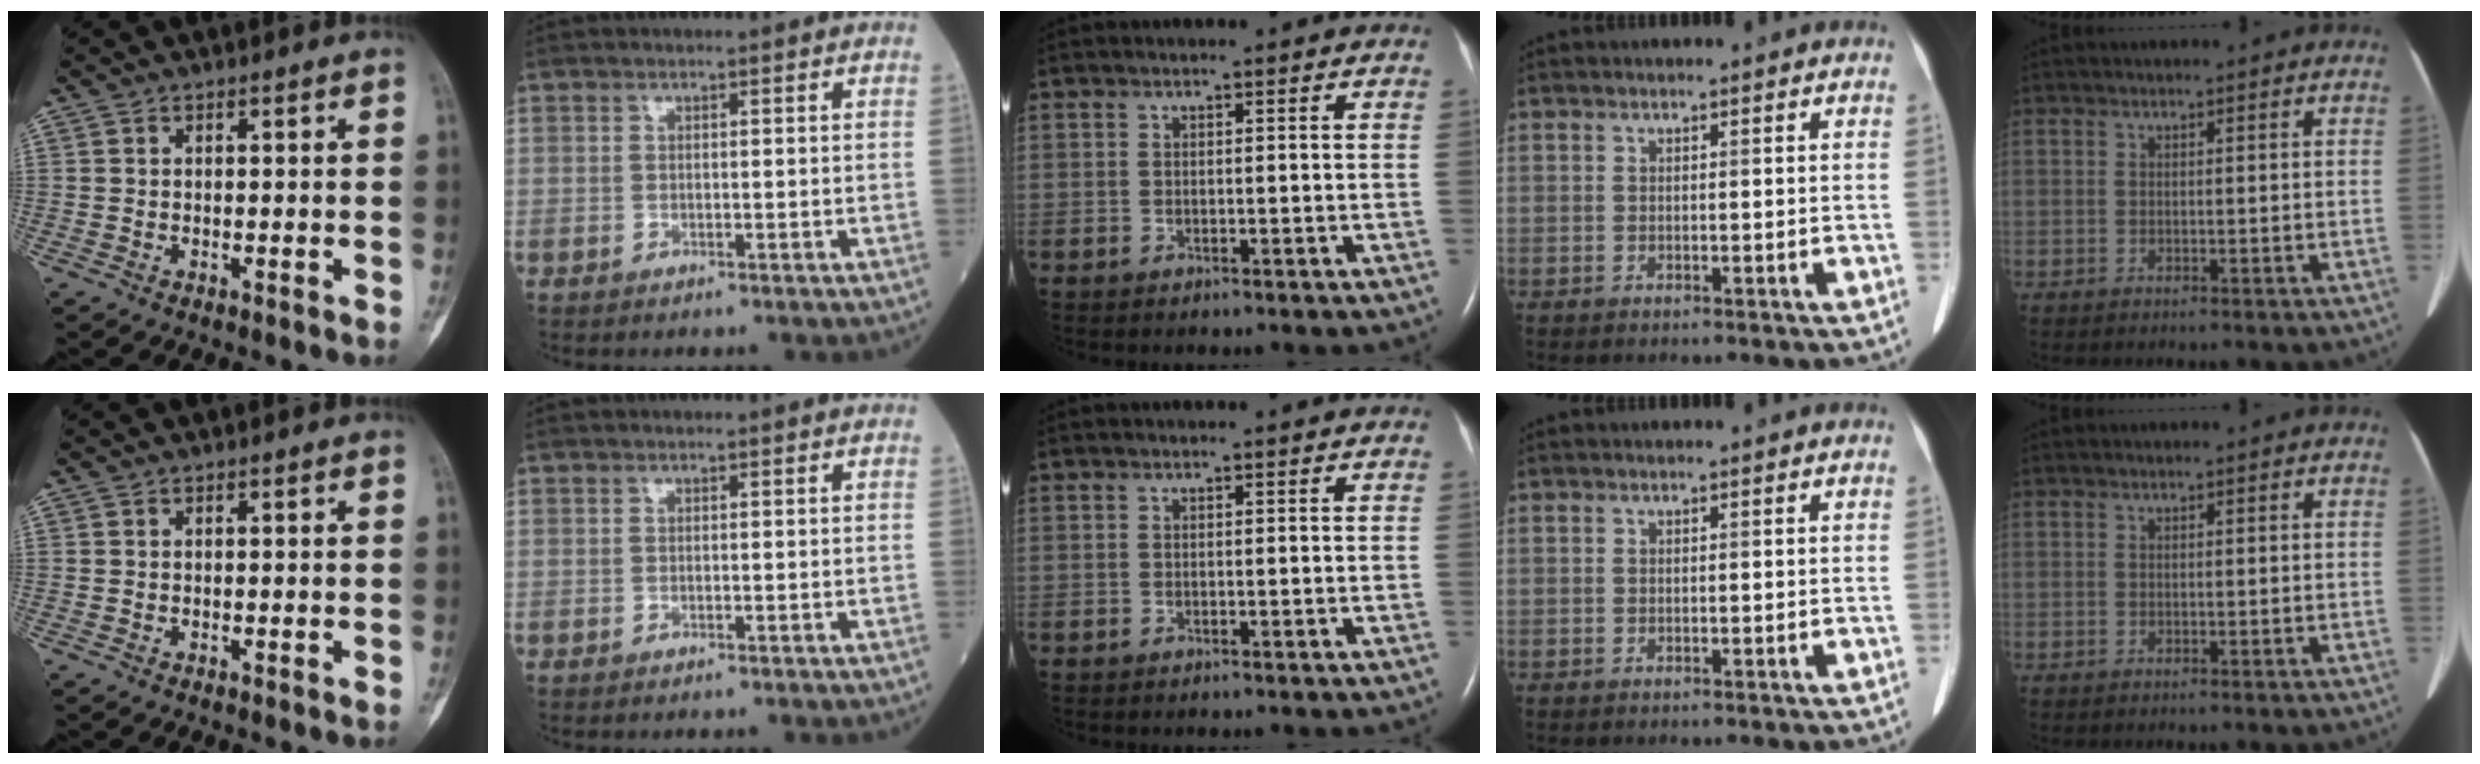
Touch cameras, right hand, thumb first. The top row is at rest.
{}